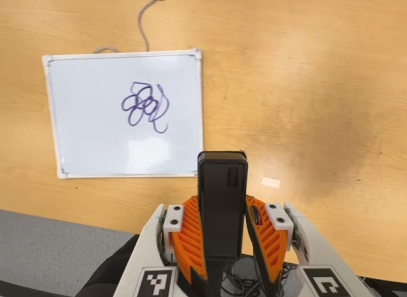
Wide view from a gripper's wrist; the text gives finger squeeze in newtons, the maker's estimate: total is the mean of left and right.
{"total": 4.2, "left": 2.7, "right": 5.6}